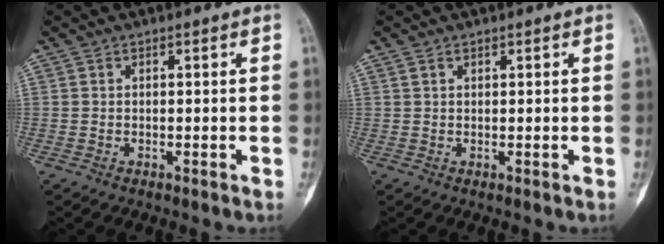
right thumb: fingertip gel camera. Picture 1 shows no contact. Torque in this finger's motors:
{"motor_torque": [-0.02, -0.15, 0.16, 0.02, 0.00]}